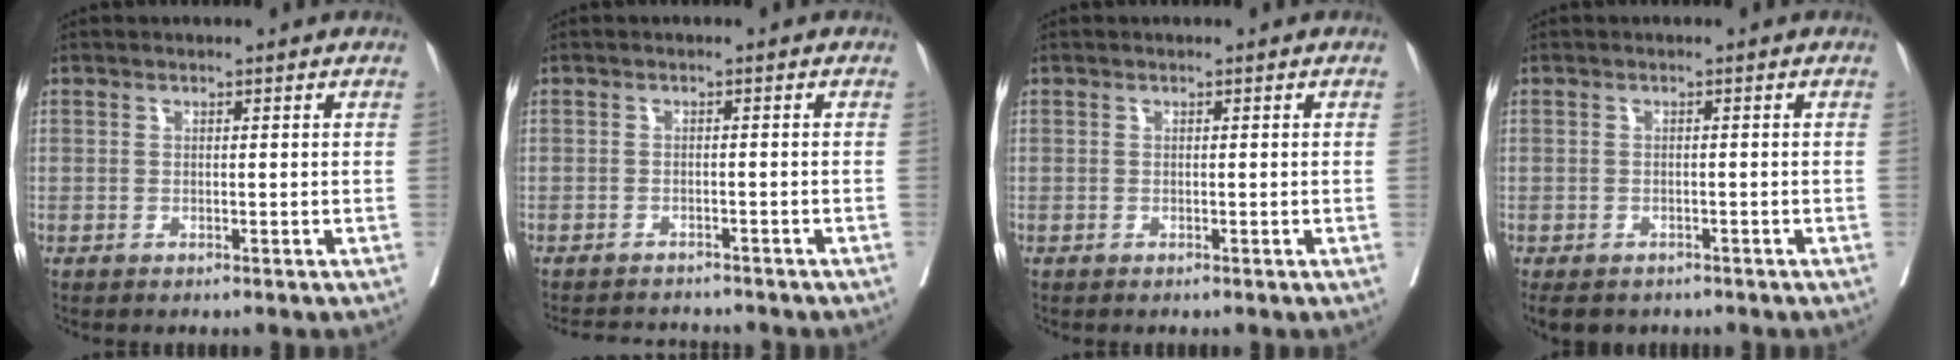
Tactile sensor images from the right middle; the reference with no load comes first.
{"total": 5.4, "force": [-5.3, 0.5, 0.9], "torque": [-0.003, -0.004, -0.074]}
{"total": 0.0}
{"total": 6.4, "force": [-4.7, 3.6, 2.3], "torque": [-0.042, -0.006, -0.064]}